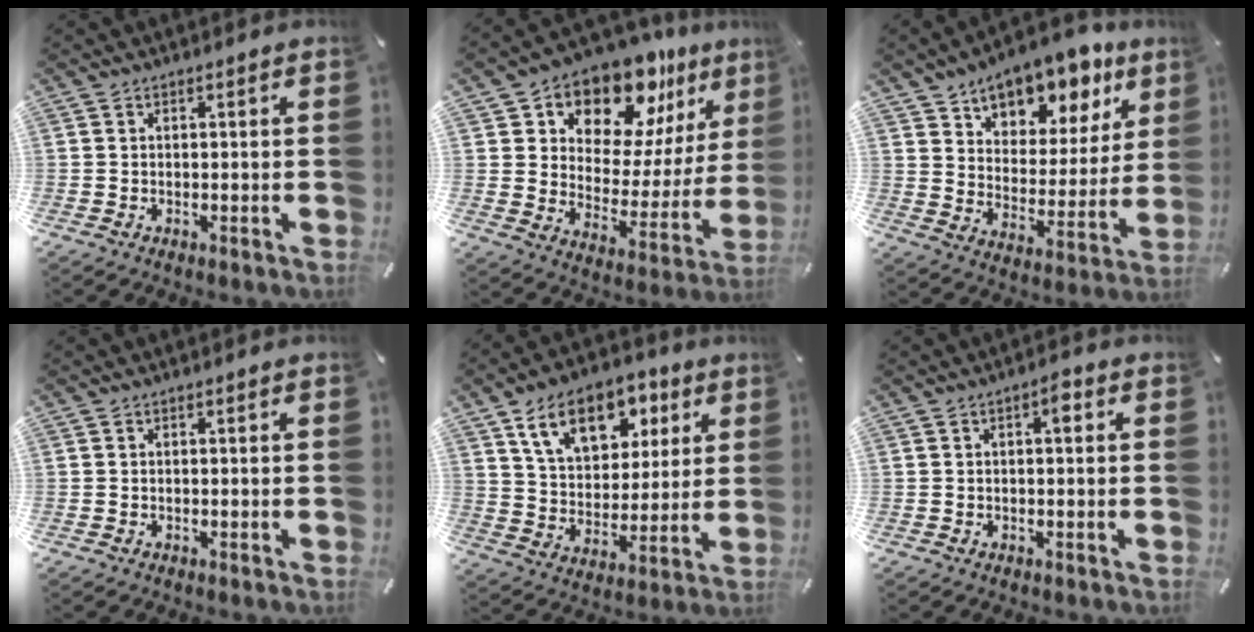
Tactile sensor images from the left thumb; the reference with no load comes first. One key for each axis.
{"total": 15.7, "fx": 12.5, "fy": 7.8, "fz": 5.4, "tx": -0.091, "ty": -0.110, "tz": 0.217}
{"total": 12.8, "fx": 10.9, "fy": 6.2, "fz": 2.5, "tx": -0.030, "ty": -0.106, "tz": 0.188}
{"total": 0.0}
{"total": 15.2, "fx": 8.4, "fy": 10.0, "fz": 7.7, "tx": -0.133, "ty": -0.027, "tz": 0.152}
{"total": 2.6, "fx": 0.4, "fy": 1.0, "fz": 2.3, "tx": -0.032, "ty": 0.004, "tz": 0.000}